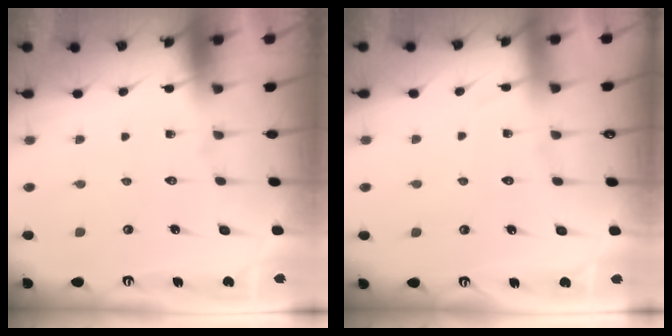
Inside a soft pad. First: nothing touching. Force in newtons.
{"total": 4.5, "press": 4.5, "slide": 0.6}